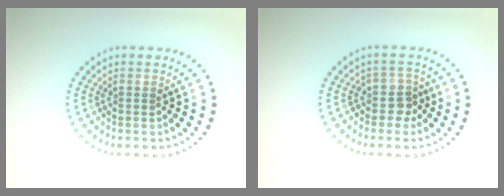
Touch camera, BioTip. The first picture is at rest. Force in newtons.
{"total": 2.0, "press": 1.6, "slide": 1.2}